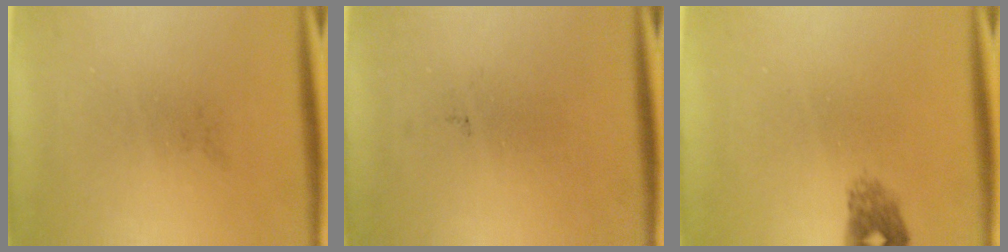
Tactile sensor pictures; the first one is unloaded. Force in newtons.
{"total": 0.0}
{"total": 2.1}